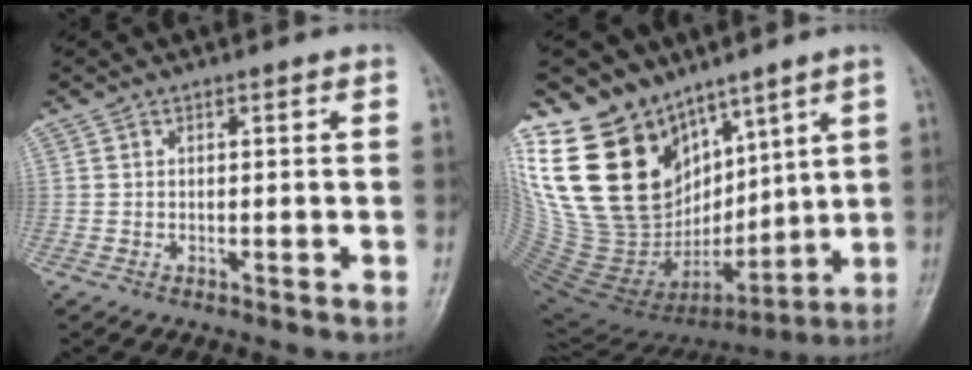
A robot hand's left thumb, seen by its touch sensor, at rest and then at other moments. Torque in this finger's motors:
{"motor_torque": [2.17, 1.70, 1.29, -1.48, 0.90]}